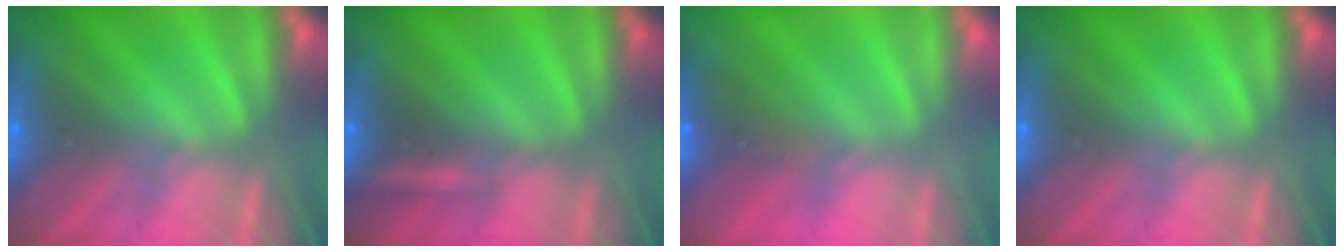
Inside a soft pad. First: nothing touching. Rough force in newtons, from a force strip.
{"total": 2.2}
{"total": 3.7}
{"total": 0.0}